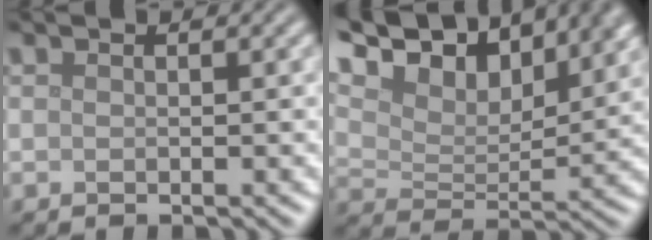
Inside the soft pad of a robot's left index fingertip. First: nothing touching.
{"total": 12.8, "force": [9.3, 5.6, 6.8], "torque": [-0.152, 0.035, 0.128]}